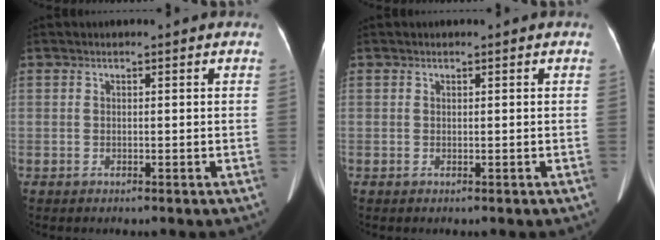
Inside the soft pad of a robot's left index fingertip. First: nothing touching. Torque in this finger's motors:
{"motor_torque": [0.01, 0.01, 0.00, 0.01]}